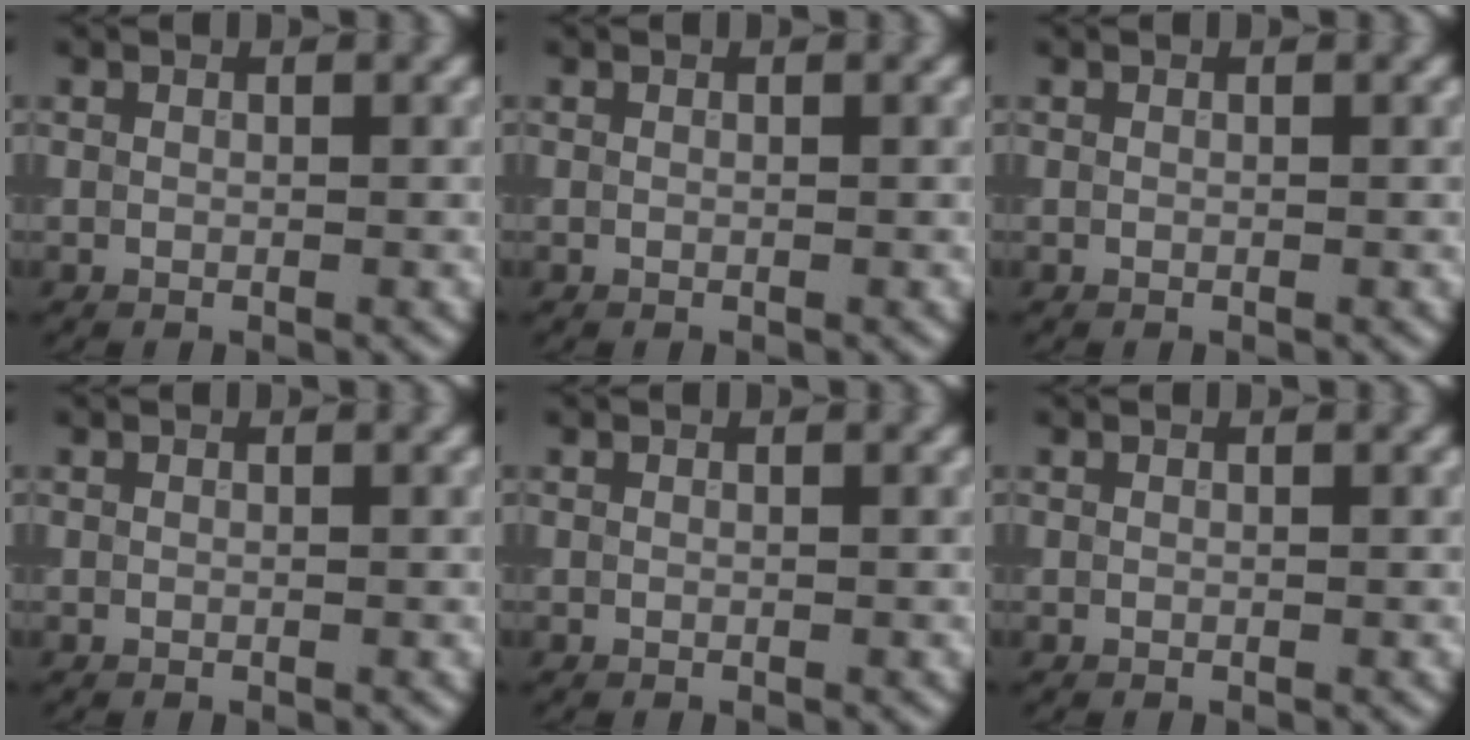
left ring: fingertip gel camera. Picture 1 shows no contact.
{"total": 0.0}
{"total": 0.0}
{"total": 0.0}
{"total": 0.0}
{"total": 0.0}